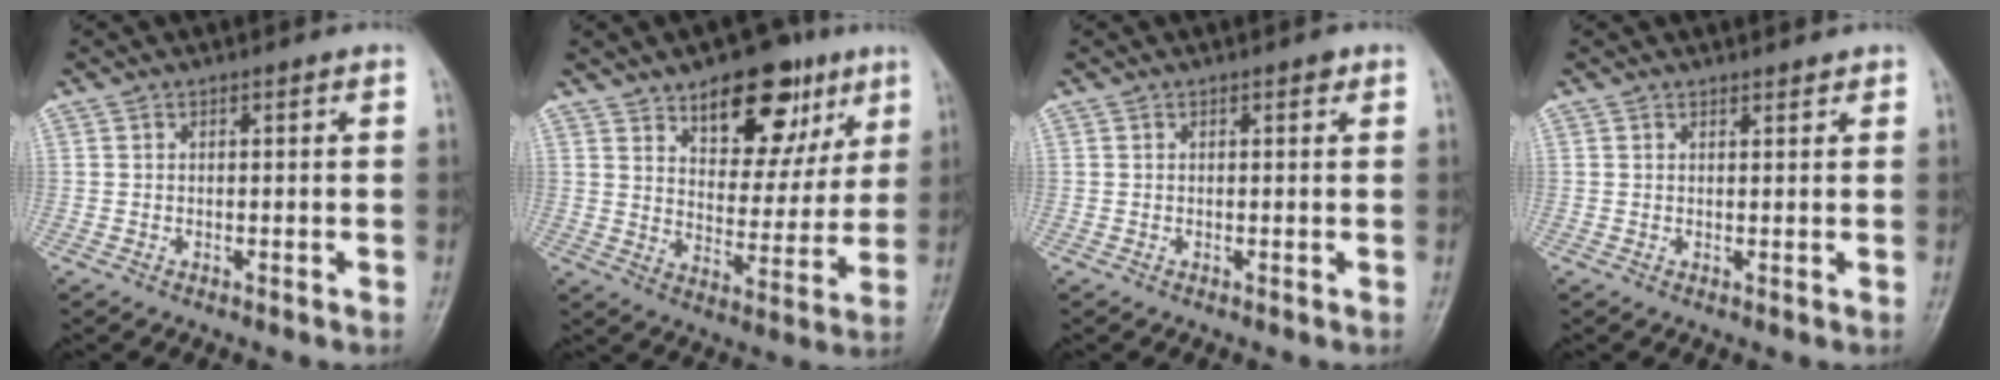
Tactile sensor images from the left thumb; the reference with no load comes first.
{"total": 16.4, "force": [9.1, 8.8, 10.5], "torque": [-0.090, -0.040, 0.138]}
{"total": 0.9, "force": [0.5, 0.4, 0.6], "torque": [-0.002, 0.000, 0.002]}
{"total": 1.2, "force": [1.1, 0.4, 0.3], "torque": [0.000, -0.007, 0.013]}